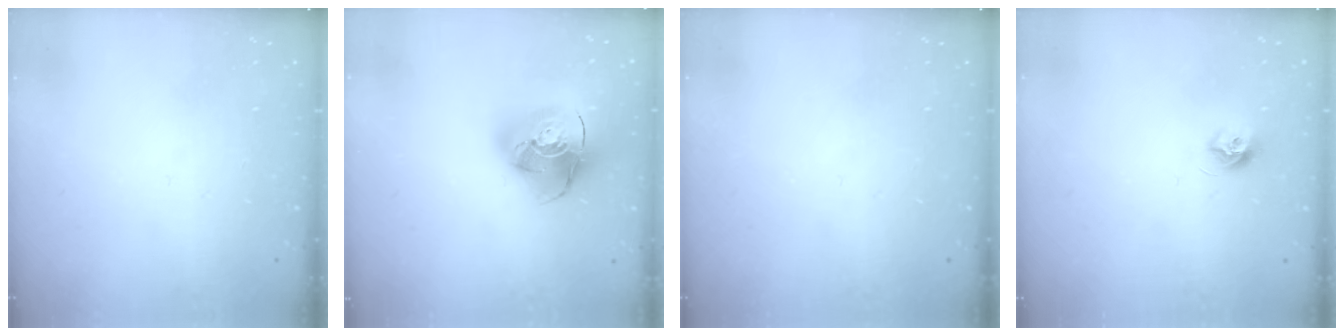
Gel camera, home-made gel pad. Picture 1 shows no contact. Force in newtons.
{"total": 17.3, "press": 17.2, "slide": 2.0}
{"total": 0.0}
{"total": 6.7, "press": 6.6, "slide": 0.6}